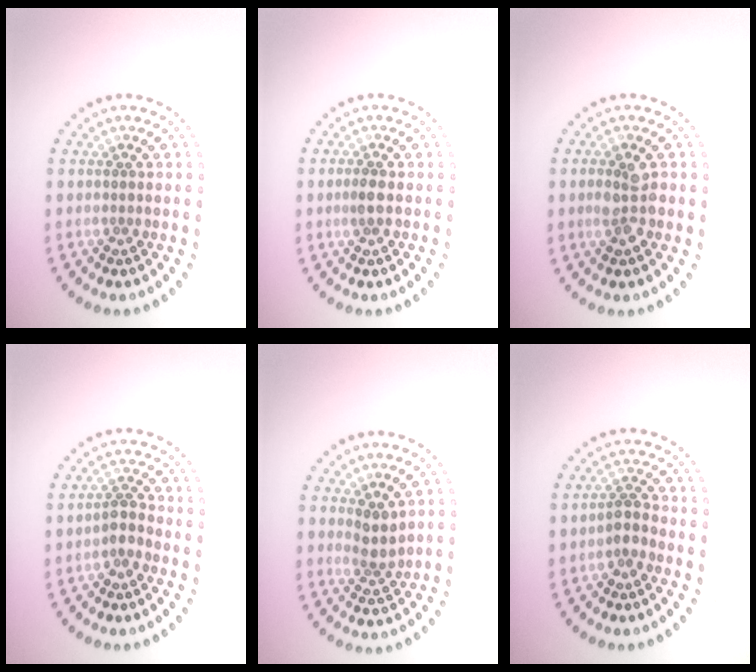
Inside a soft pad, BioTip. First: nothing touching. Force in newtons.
{"total": 1.3, "press": 1.2, "slide": 0.4}
{"total": 2.6, "press": 2.5, "slide": 0.7}
{"total": 1.7, "press": 1.4, "slide": 0.9}
{"total": 1.9, "press": 1.5, "slide": 1.1}
{"total": 1.7, "press": 1.4, "slide": 0.9}